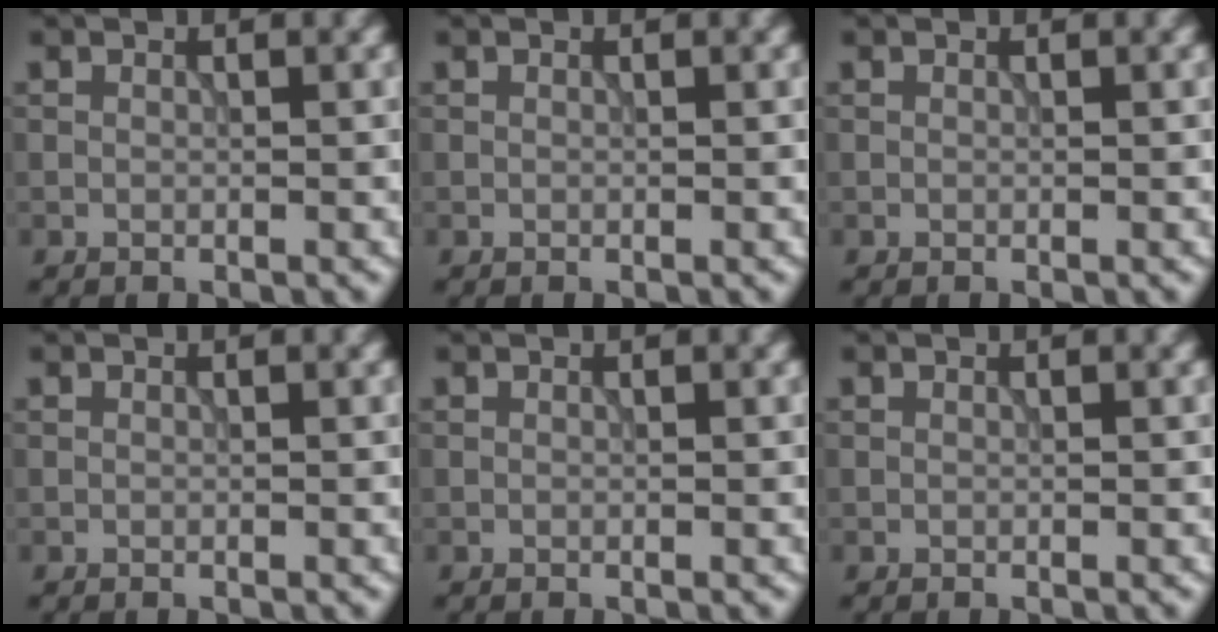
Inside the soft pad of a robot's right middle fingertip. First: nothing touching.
{"total": 0.0}
{"total": 0.0}
{"total": 0.0}
{"total": 0.0}
{"total": 0.0}